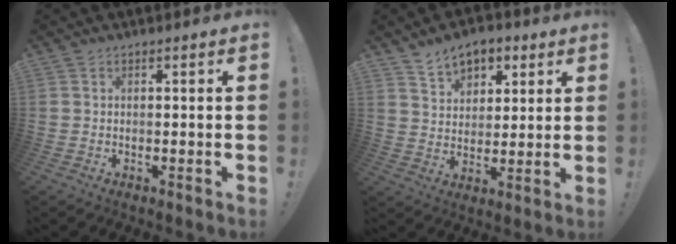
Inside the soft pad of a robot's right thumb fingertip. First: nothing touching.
{"total": 9.0, "force": [5.9, 6.0, 3.2], "torque": [-0.042, -0.036, 0.113]}